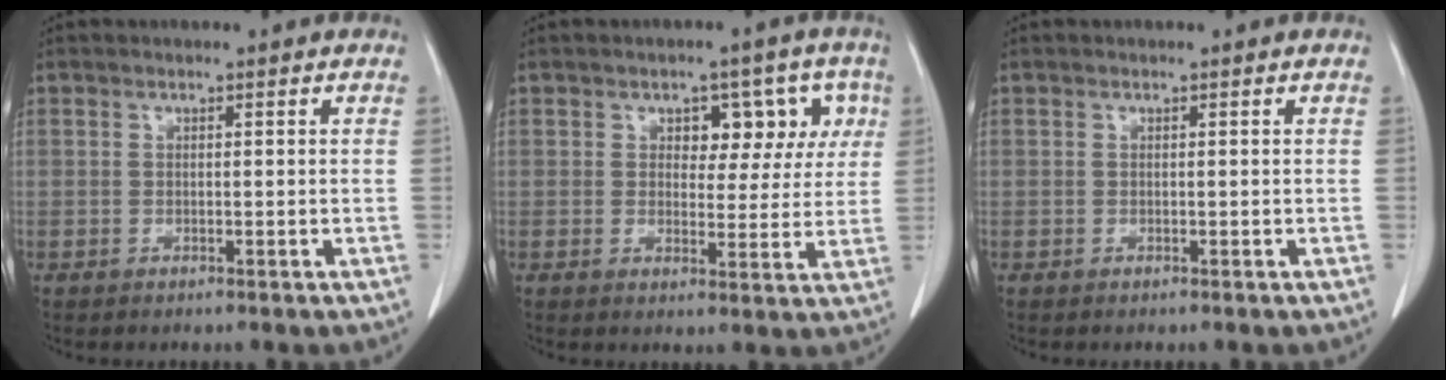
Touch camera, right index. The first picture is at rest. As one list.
[{"total": 6.9, "force": [2.7, 4.4, 4.6], "torque": [-0.039, 0.024, 0.033]}, {"total": 0.0}]